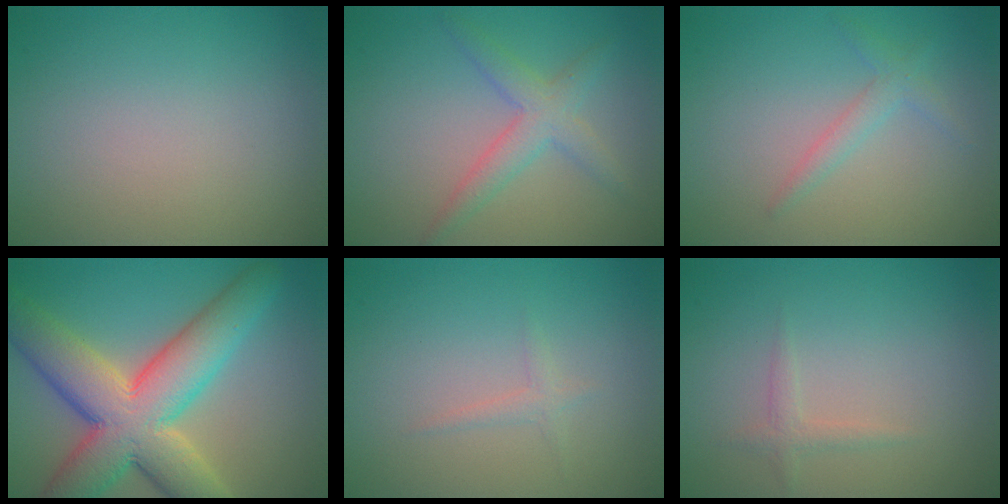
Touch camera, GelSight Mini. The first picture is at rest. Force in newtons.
{"total": 2.9, "press": 2.9, "slide": 0.1}
{"total": 1.5, "press": 1.5, "slide": 0.1}
{"total": 11.2, "press": 11.2, "slide": 0.4}
{"total": 0.8, "press": 0.8, "slide": 0.1}
{"total": 1.1, "press": 1.1, "slide": 0.0}